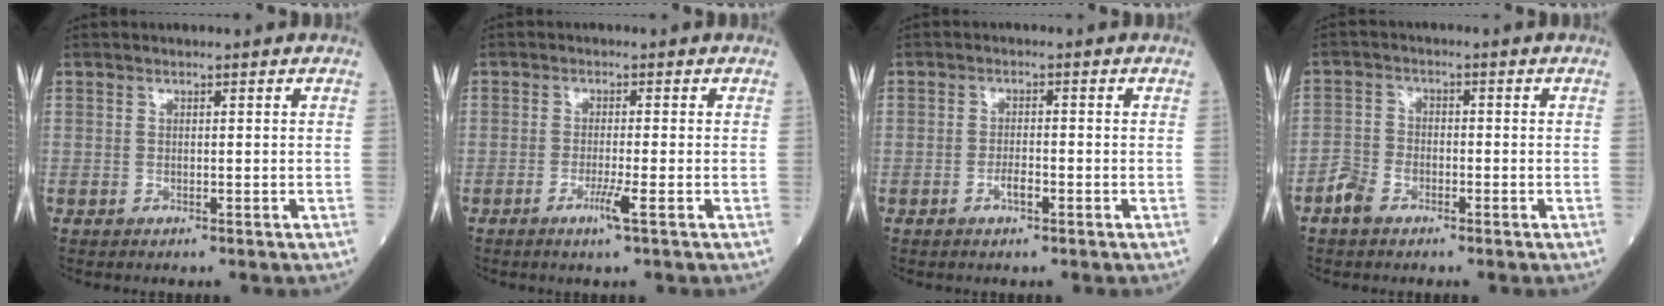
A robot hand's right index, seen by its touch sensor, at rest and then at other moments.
{"total": 2.8, "force": [-1.4, -0.5, 2.4], "torque": [-0.049, -0.007, -0.029]}
{"total": 2.1, "force": [-1.0, 0.5, 1.7], "torque": [-0.027, 0.003, -0.019]}
{"total": 3.7, "force": [-2.5, 2.2, 1.7], "torque": [-0.038, 0.006, -0.049]}